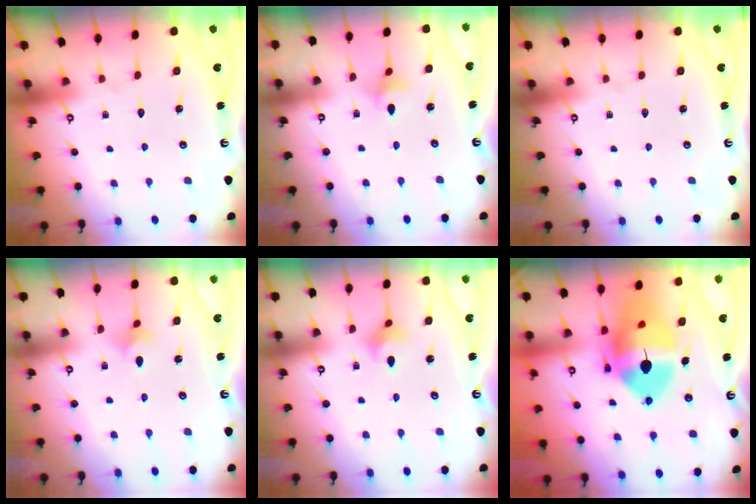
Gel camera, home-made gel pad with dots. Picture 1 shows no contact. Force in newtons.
{"total": 2.8, "press": 2.8, "slide": 0.4}
{"total": 0.0}
{"total": 2.0, "press": 2.0, "slide": 0.4}
{"total": 3.0, "press": 3.0, "slide": 0.4}
{"total": 19.9, "press": 19.7, "slide": 2.5}